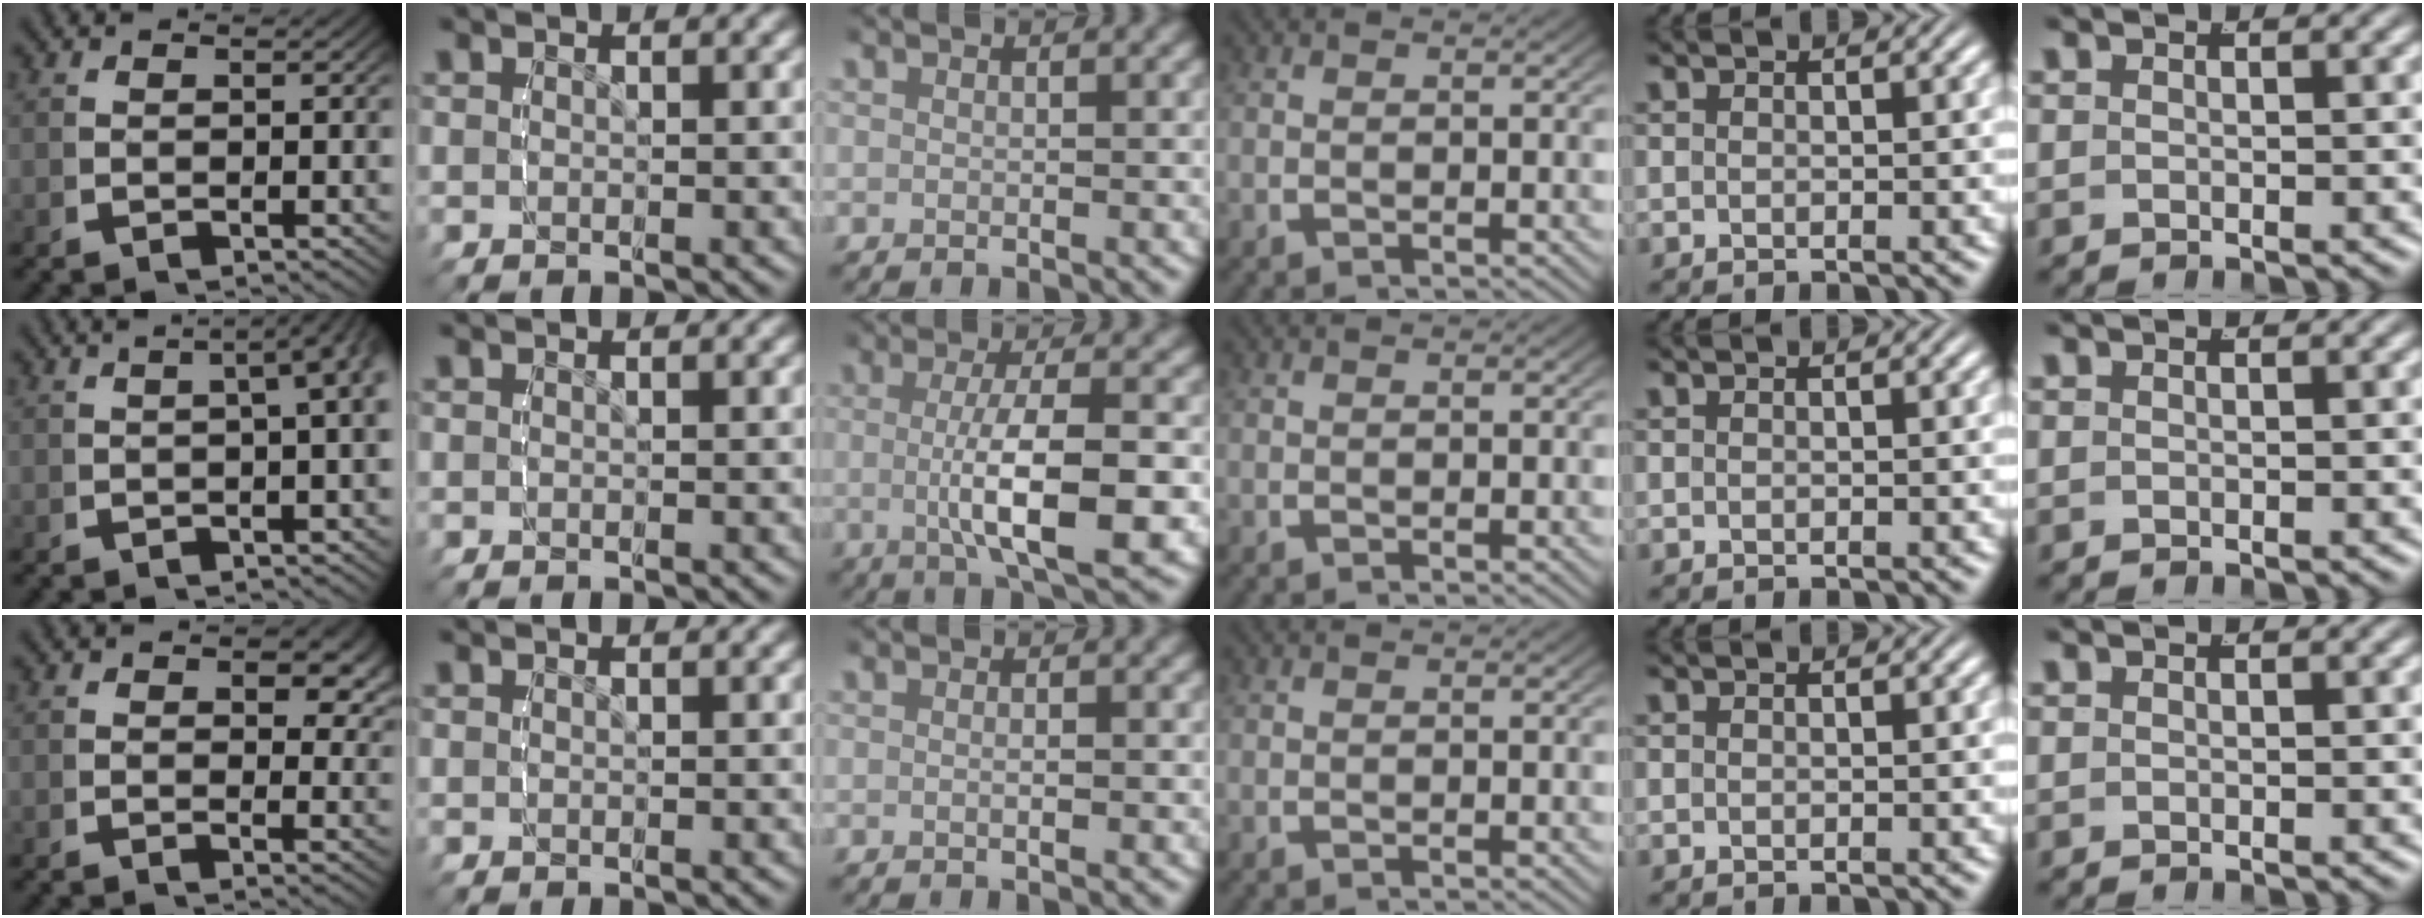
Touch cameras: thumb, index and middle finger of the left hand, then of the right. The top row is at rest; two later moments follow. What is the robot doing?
{"motion": "lift_and_place", "object": "cubes"}